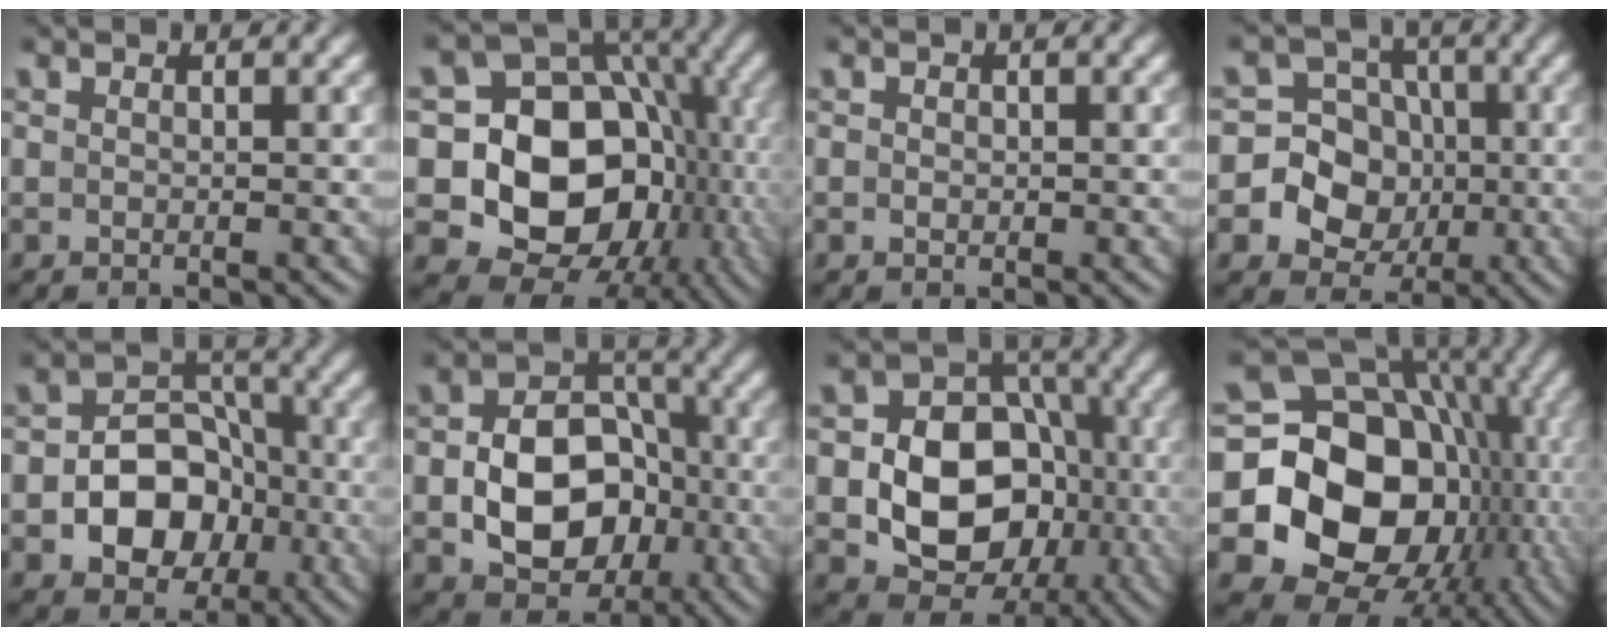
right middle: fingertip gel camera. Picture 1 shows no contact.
{"total": 16.2, "force": [-2.3, 13.3, 9.0], "torque": [-0.127, -0.009, -0.052]}
{"total": 0.6, "force": [0.0, 0.5, 0.2], "torque": [-0.003, -0.002, -0.001]}
{"total": 9.2, "force": [-1.1, 8.7, 2.6], "torque": [-0.065, 0.026, -0.045]}
{"total": 7.5, "force": [-2.2, 5.7, 4.4], "torque": [-0.051, 0.003, -0.047]}
{"total": 9.4, "force": [-2.2, 6.9, 6.0], "torque": [-0.091, 0.000, -0.042]}
{"total": 11.1, "force": [-1.9, 8.6, 6.7], "torque": [-0.099, 0.000, -0.042]}
{"total": 19.9, "force": [-2.3, 16.5, 10.9], "torque": [-0.157, -0.020, -0.049]}